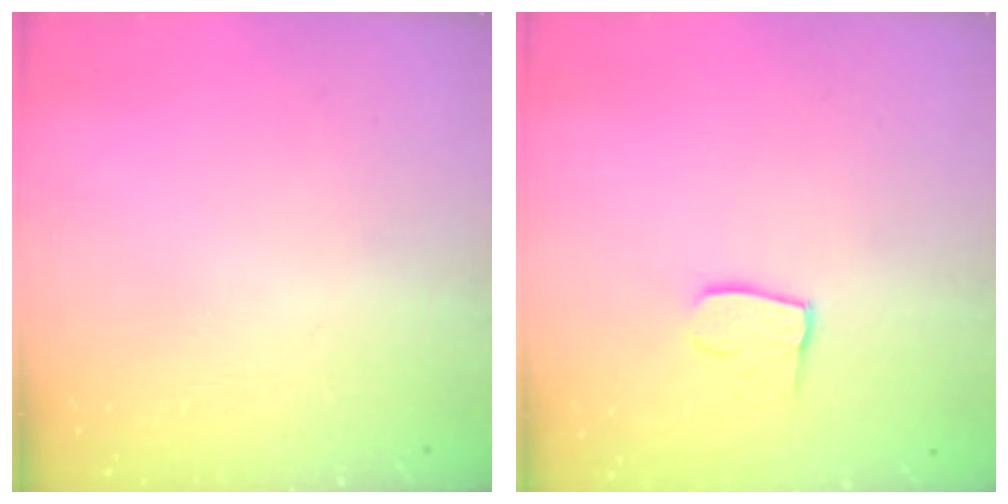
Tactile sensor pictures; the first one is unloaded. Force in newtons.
{"total": 7.7, "press": 7.7, "slide": 0.7}